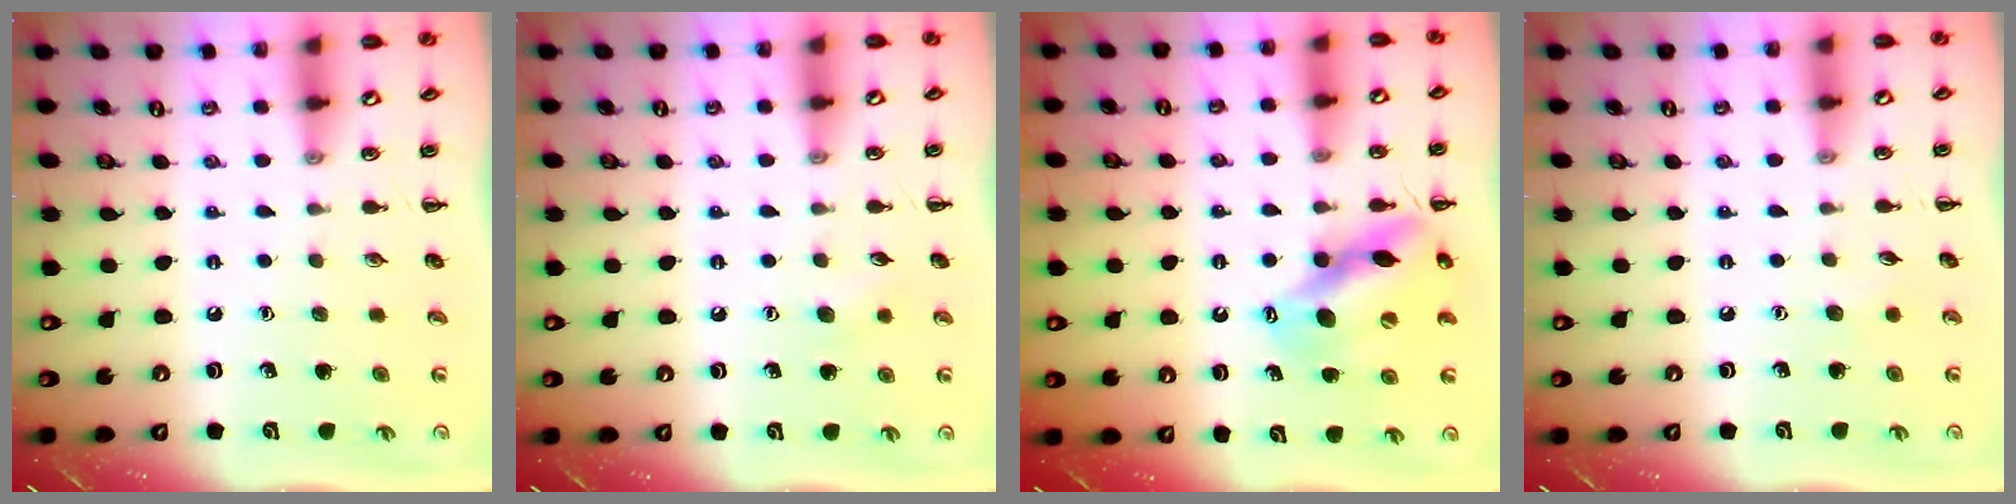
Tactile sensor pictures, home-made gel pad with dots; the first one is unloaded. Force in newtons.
{"total": 4.8, "press": 4.7, "slide": 1.2}
{"total": 12.8, "press": 12.2, "slide": 3.8}
{"total": 3.4, "press": 3.2, "slide": 1.0}